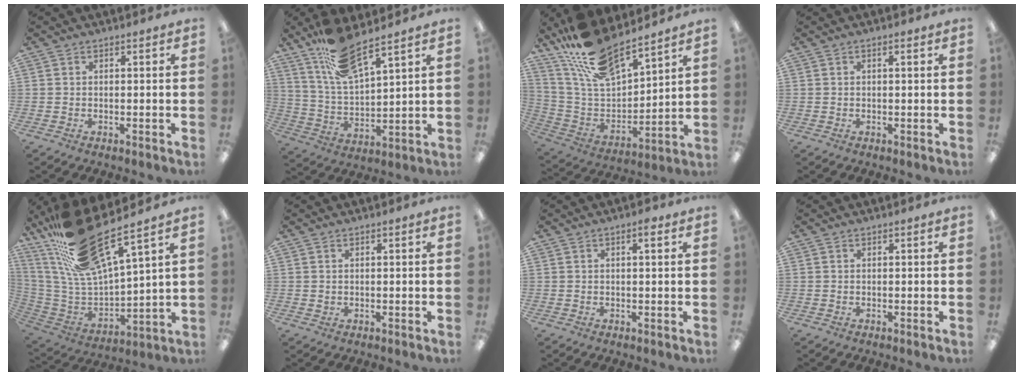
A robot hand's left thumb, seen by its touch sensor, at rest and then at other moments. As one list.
[{"total": 13.6, "force": [10.6, 3.6, 7.9], "torque": [-0.164, -0.047, 0.188]}, {"total": 17.4, "force": [15.1, 5.0, 7.1], "torque": [-0.167, -0.097, 0.275]}, {"total": 1.0, "force": [0.4, 0.2, 0.9], "torque": [-0.018, 0.001, 0.007]}, {"total": 23.8, "force": [17.9, 5.8, 14.5], "torque": [-0.281, -0.116, 0.299]}, {"total": 0.6, "force": [0.5, 0.4, 0.2], "torque": [-0.004, 0.001, 0.008]}, {"total": 2.2, "force": [1.2, 0.5, 1.7], "torque": [-0.021, -0.003, 0.016]}, {"total": 0.0}]